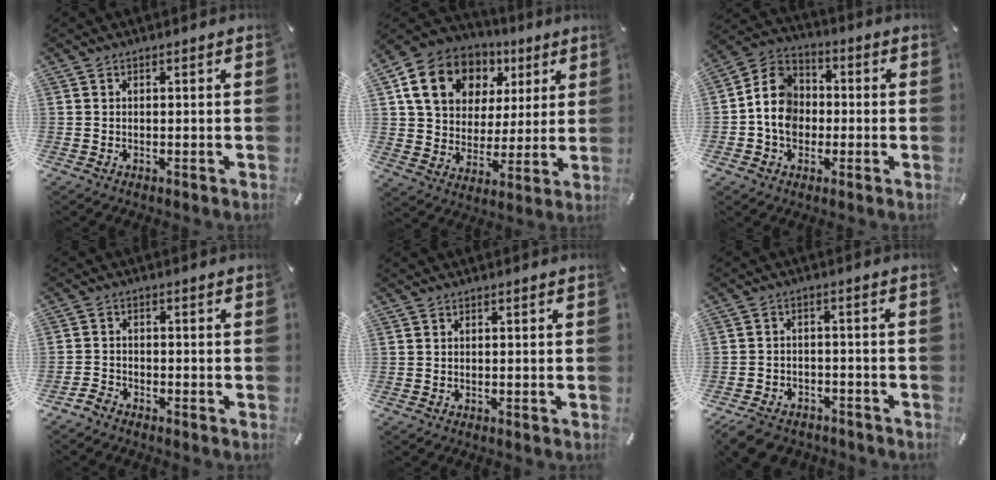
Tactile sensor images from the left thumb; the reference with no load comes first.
{"total": 14.5, "force": [6.2, 11.7, 6.0], "torque": [-0.113, -0.011, 0.121]}
{"total": 10.3, "force": [-1.7, 9.0, 4.6], "torque": [-0.113, 0.025, -0.030]}
{"total": 2.6, "force": [-2.4, 1.0, 0.3], "torque": [-0.014, 0.009, -0.051]}
{"total": 0.0}
{"total": 6.4, "force": [-5.2, 3.3, 2.0], "torque": [-0.041, 0.025, -0.098]}